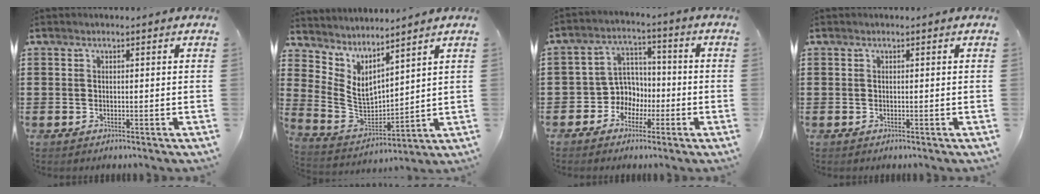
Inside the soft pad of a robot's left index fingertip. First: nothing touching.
{"total": 5.6, "force": [4.2, 2.7, 2.5], "torque": [-0.085, -0.038, 0.070]}
{"total": 5.9, "force": [-1.8, 5.4, 1.5], "torque": [-0.062, 0.001, -0.039]}
{"total": 0.0}